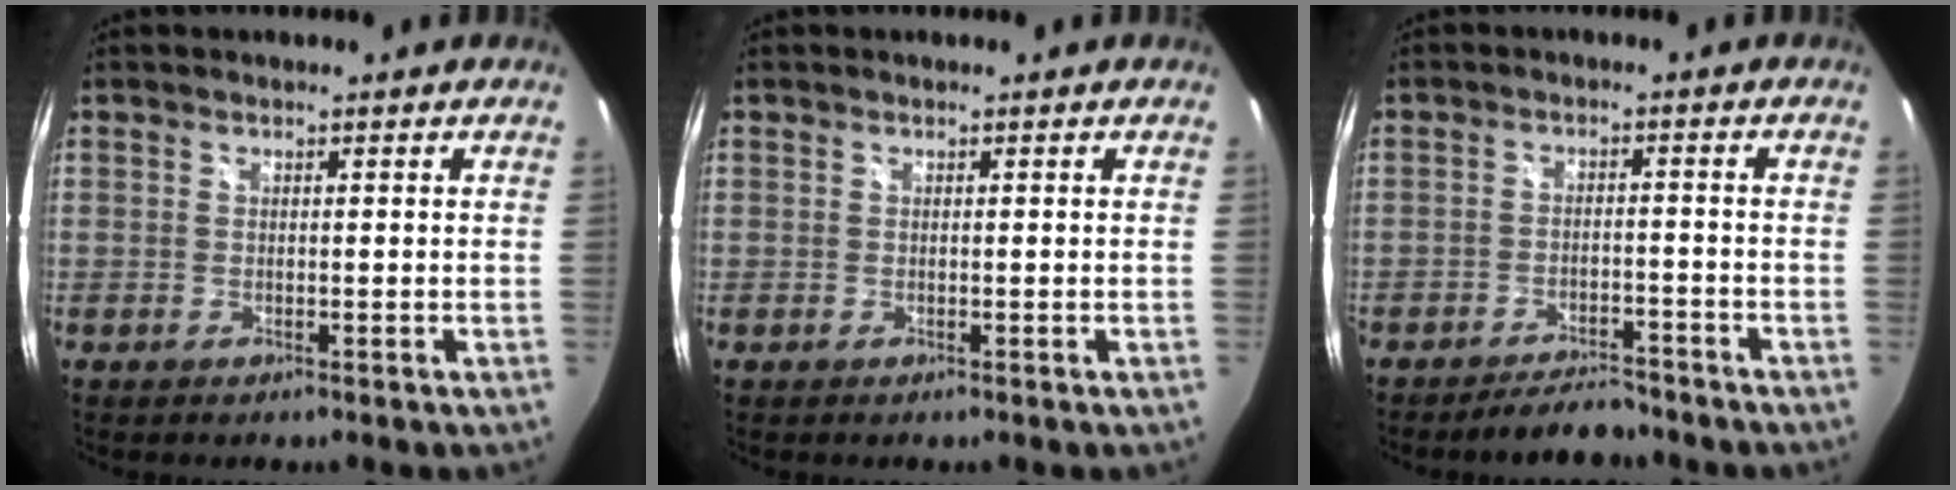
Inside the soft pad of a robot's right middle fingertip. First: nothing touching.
{"total": 0.0}
{"total": 6.5, "force": [-6.0, 1.9, 1.8], "torque": [-0.050, 0.006, -0.084]}